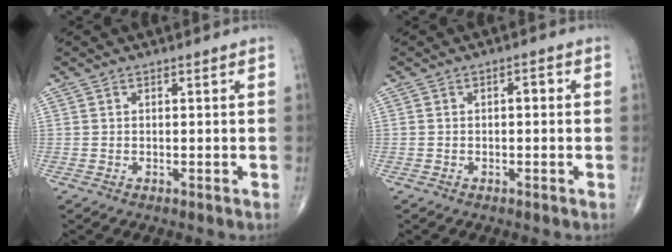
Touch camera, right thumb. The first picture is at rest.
{"total": 1.6, "force": [0.0, 0.8, 1.3], "torque": [-0.017, 0.007, -0.005]}